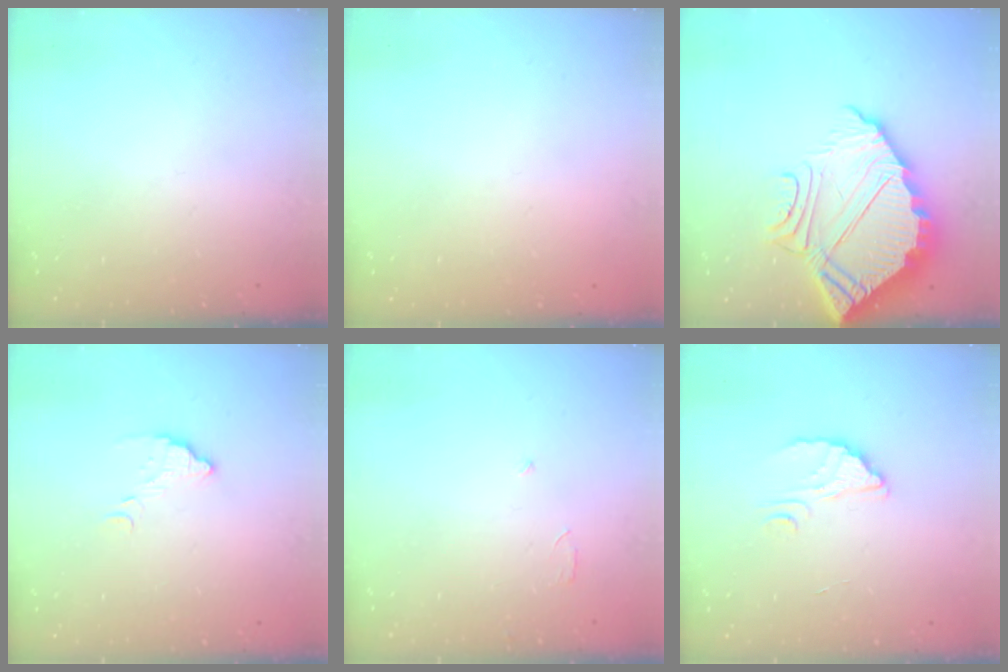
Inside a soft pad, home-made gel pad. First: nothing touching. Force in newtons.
{"total": 2.2, "press": 2.2, "slide": 0.1}
{"total": 12.7, "press": 12.7, "slide": 0.8}
{"total": 4.8, "press": 4.8, "slide": 0.3}
{"total": 2.6, "press": 2.6, "slide": 0.2}
{"total": 2.6, "press": 2.6, "slide": 0.1}